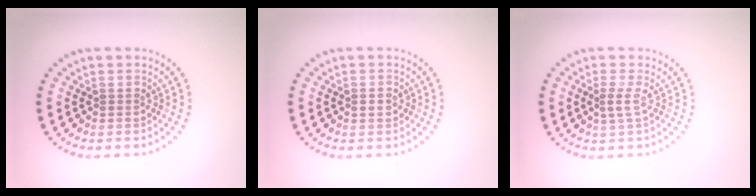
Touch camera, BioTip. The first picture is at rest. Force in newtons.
{"total": 1.1, "press": 1.1, "slide": 0.1}
{"total": 1.2, "press": 1.0, "slide": 0.8}